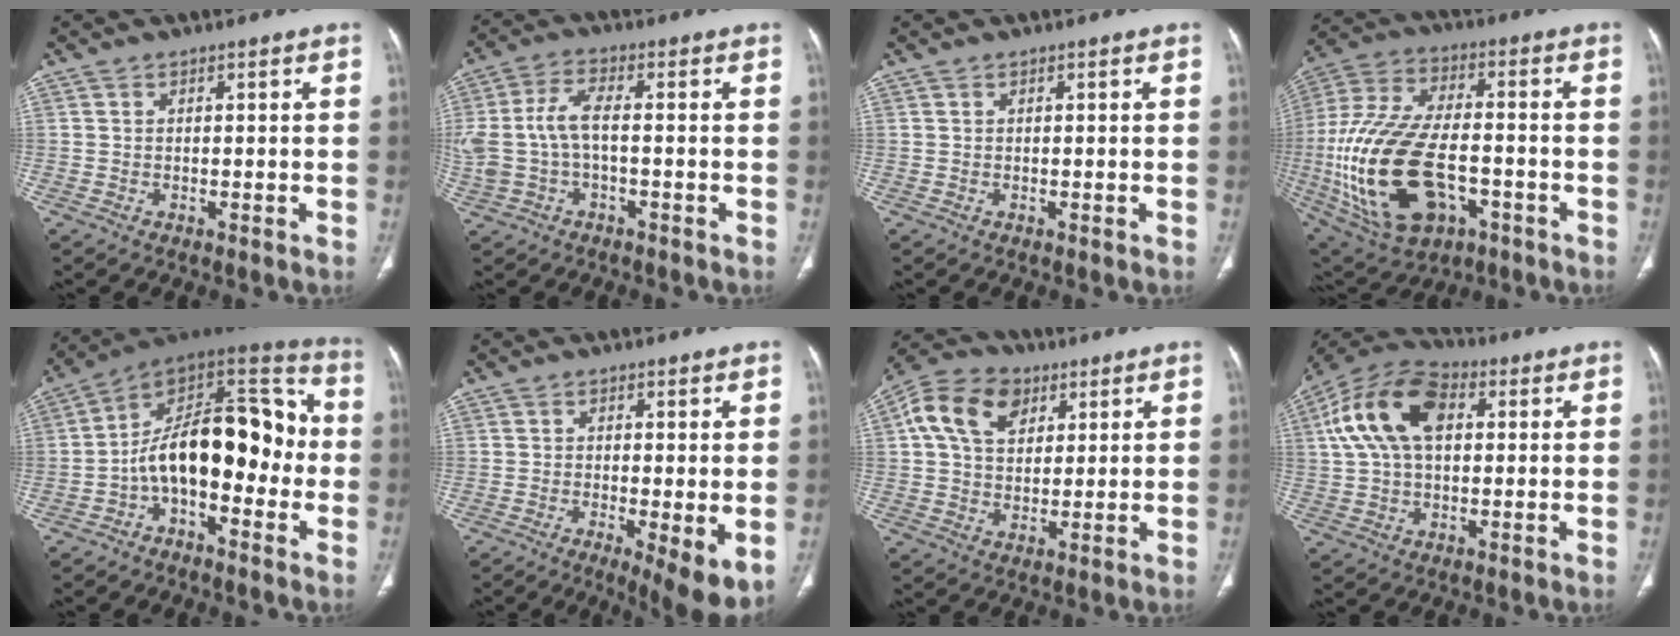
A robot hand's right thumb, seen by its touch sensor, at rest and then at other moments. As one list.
[{"total": 9.0, "force": [-0.8, 4.4, 7.8], "torque": [-0.194, 0.027, -0.012]}, {"total": 0.0}, {"total": 26.0, "force": [-6.2, 14.4, 20.8], "torque": [-0.448, 0.008, -0.089]}, {"total": 19.7, "force": [-2.9, 10.5, 16.5], "torque": [-0.224, 0.076, -0.056]}, {"total": 8.0, "force": [-1.9, 2.1, 7.5], "torque": [-0.113, -0.024, -0.028]}, {"total": 13.1, "force": [4.9, 9.2, 7.8], "torque": [-0.132, 0.002, 0.083]}, {"total": 15.7, "force": [3.8, 9.5, 11.9], "torque": [-0.225, 0.024, 0.063]}]